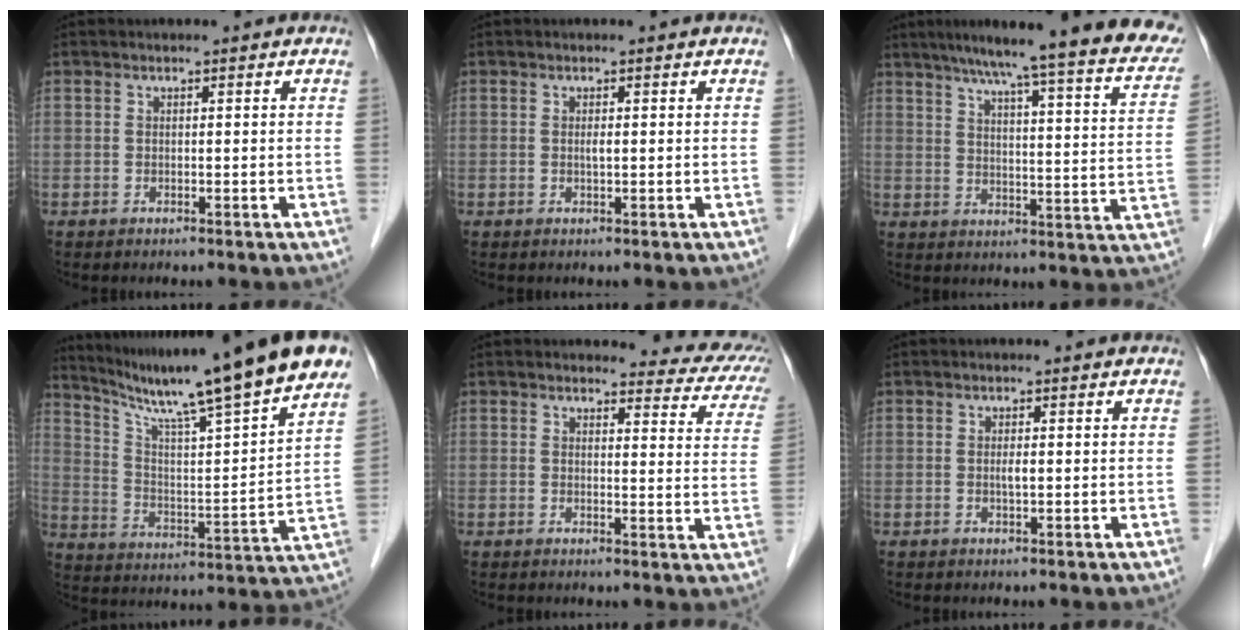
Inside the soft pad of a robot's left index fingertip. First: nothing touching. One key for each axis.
{"total": 0.8, "fx": 0.0, "fy": 0.1, "fz": 0.8, "tx": -0.016, "ty": -0.001, "tz": 0.001}
{"total": 26.0, "fx": 22.5, "fy": 1.4, "fz": 13.0, "tx": -0.185, "ty": -0.039, "tz": 0.273}
{"total": 23.7, "fx": 18.9, "fy": -0.1, "fz": 14.3, "tx": -0.231, "ty": -0.022, "tz": 0.282}
{"total": 9.9, "fx": 9.1, "fy": 2.8, "fz": 2.7, "tx": 0.000, "ty": -0.035, "tz": 0.069}
{"total": 1.1, "fx": 0.0, "fy": 0.1, "fz": 1.1, "tx": -0.020, "ty": -0.001, "tz": 0.000}